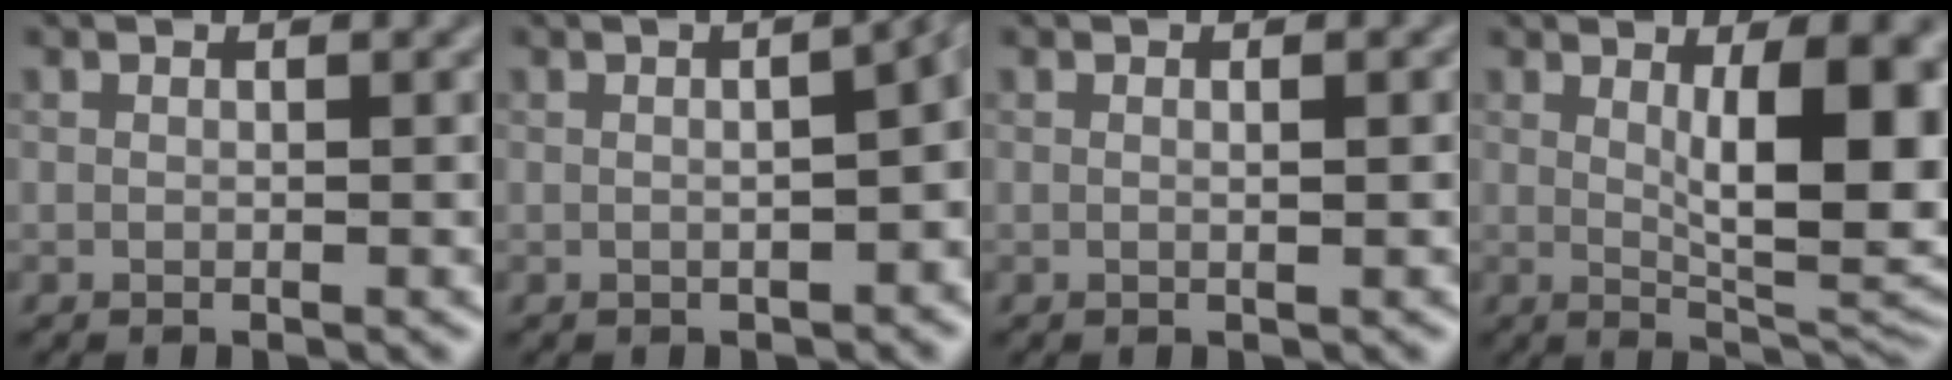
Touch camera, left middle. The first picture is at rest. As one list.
[{"total": 6.5, "force": [-0.2, 2.6, 6.0], "torque": [-0.046, 0.003, 0.000]}, {"total": 0.8, "force": [0.1, 0.1, 0.8], "torque": [-0.012, 0.001, -0.001]}, {"total": 10.3, "force": [1.6, 3.1, 9.6], "torque": [-0.131, -0.010, 0.033]}]